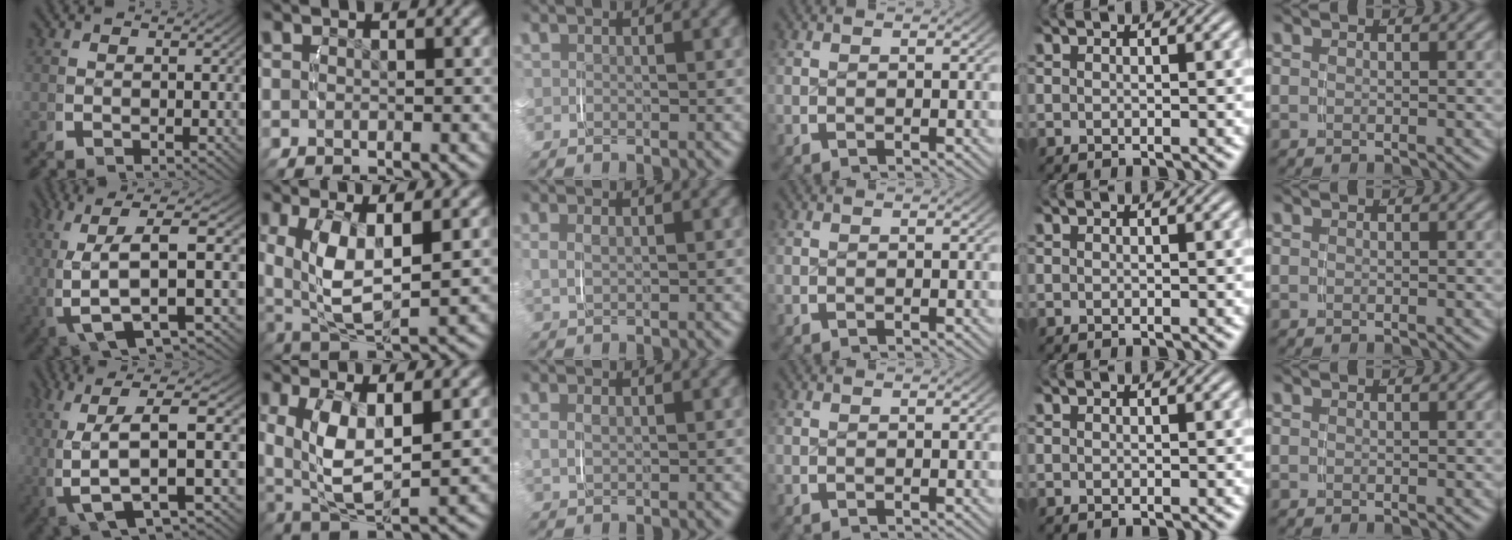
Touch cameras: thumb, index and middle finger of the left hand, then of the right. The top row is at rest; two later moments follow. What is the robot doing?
{"motion": "lift_and_place", "object": "backpack"}